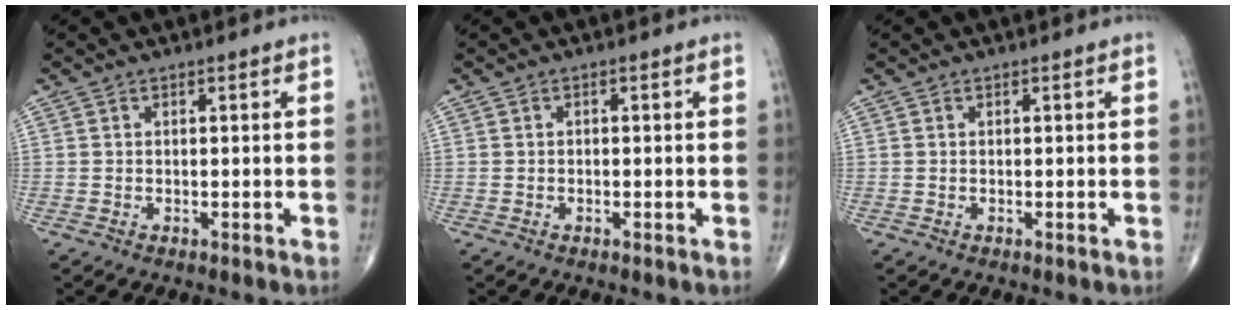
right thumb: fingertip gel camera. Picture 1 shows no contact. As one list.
[{"total": 0.0}, {"total": 0.0}]